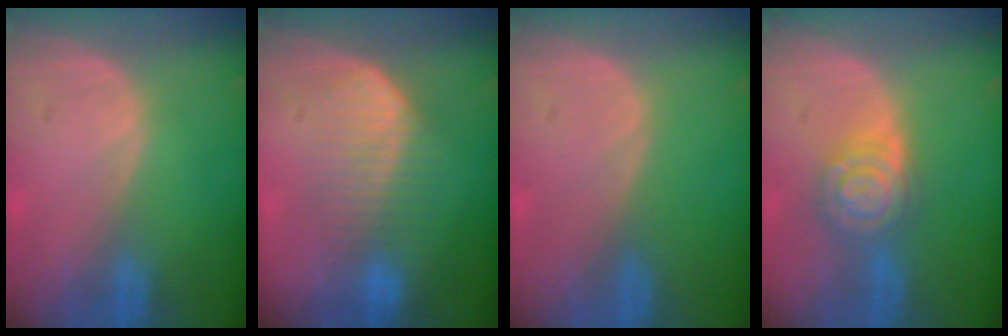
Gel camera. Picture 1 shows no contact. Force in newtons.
{"total": 6.8, "press": 6.6, "slide": 1.4}
{"total": 0.0}
{"total": 6.5, "press": 6.5, "slide": 0.5}